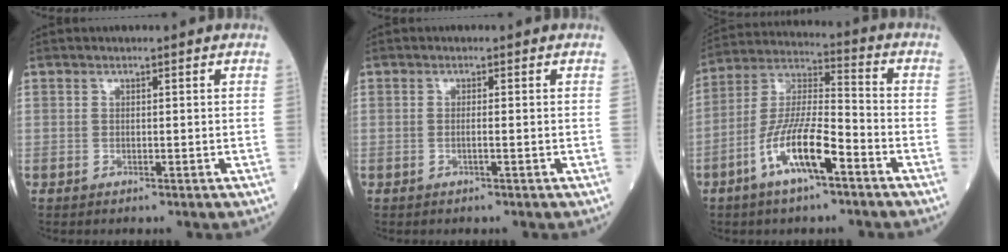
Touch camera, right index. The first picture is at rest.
{"total": 1.0, "force": [-0.2, -0.1, 1.0], "torque": [-0.021, 0.000, -0.005]}
{"total": 12.5, "force": [-5.9, 2.5, 10.7], "torque": [-0.215, -0.001, -0.113]}